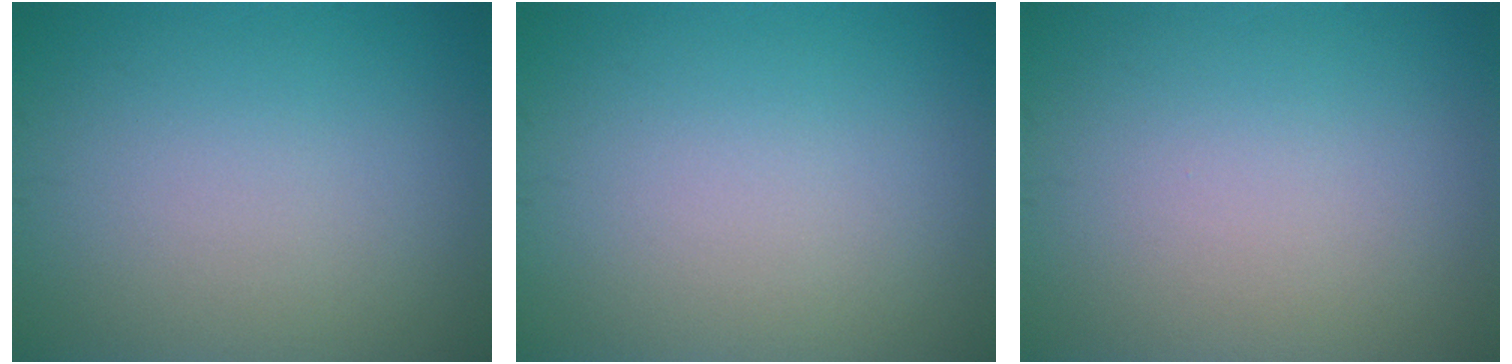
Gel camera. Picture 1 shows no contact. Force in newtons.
{"total": 0.0}
{"total": 0.0}